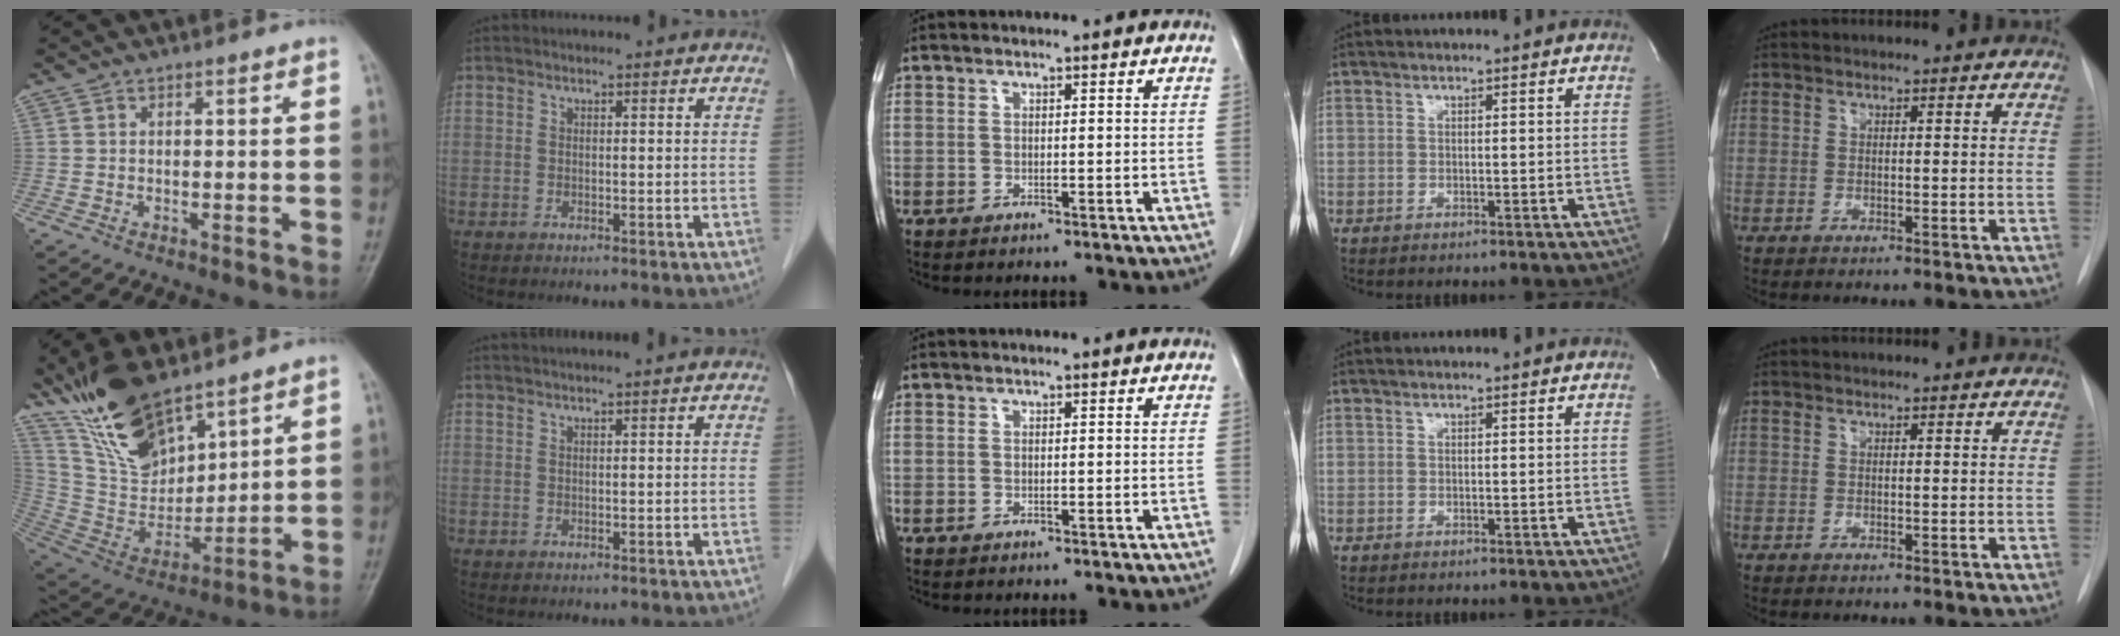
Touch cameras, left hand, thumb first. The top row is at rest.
{"thumb": {"total": 17.1, "force": [12.4, 7.0, 9.6], "torque": [-0.139, -0.069, 0.250]}, "index": {"total": 1.9, "force": [1.5, -0.6, 1.0], "torque": [-0.013, 0.007, 0.032]}}